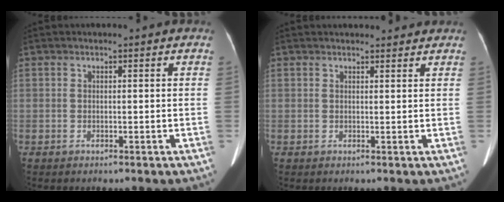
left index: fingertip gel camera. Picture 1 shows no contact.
{"total": 6.3, "force": [5.8, 1.5, 1.8], "torque": [-0.016, 0.023, 0.067]}